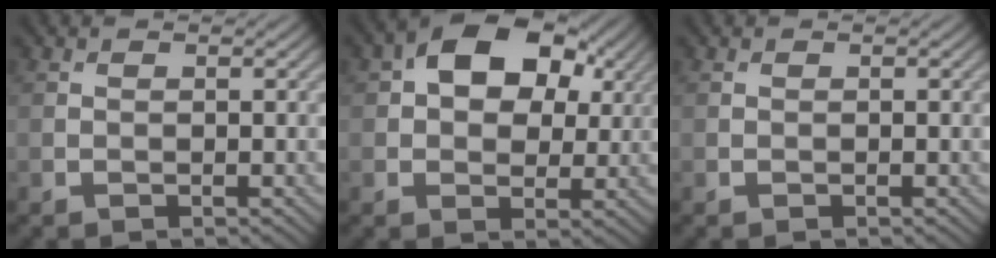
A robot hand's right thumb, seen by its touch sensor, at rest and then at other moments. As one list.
[{"total": 11.1, "force": [3.7, 7.3, 7.6], "torque": [-0.127, 0.015, 0.054]}, {"total": 0.0}]